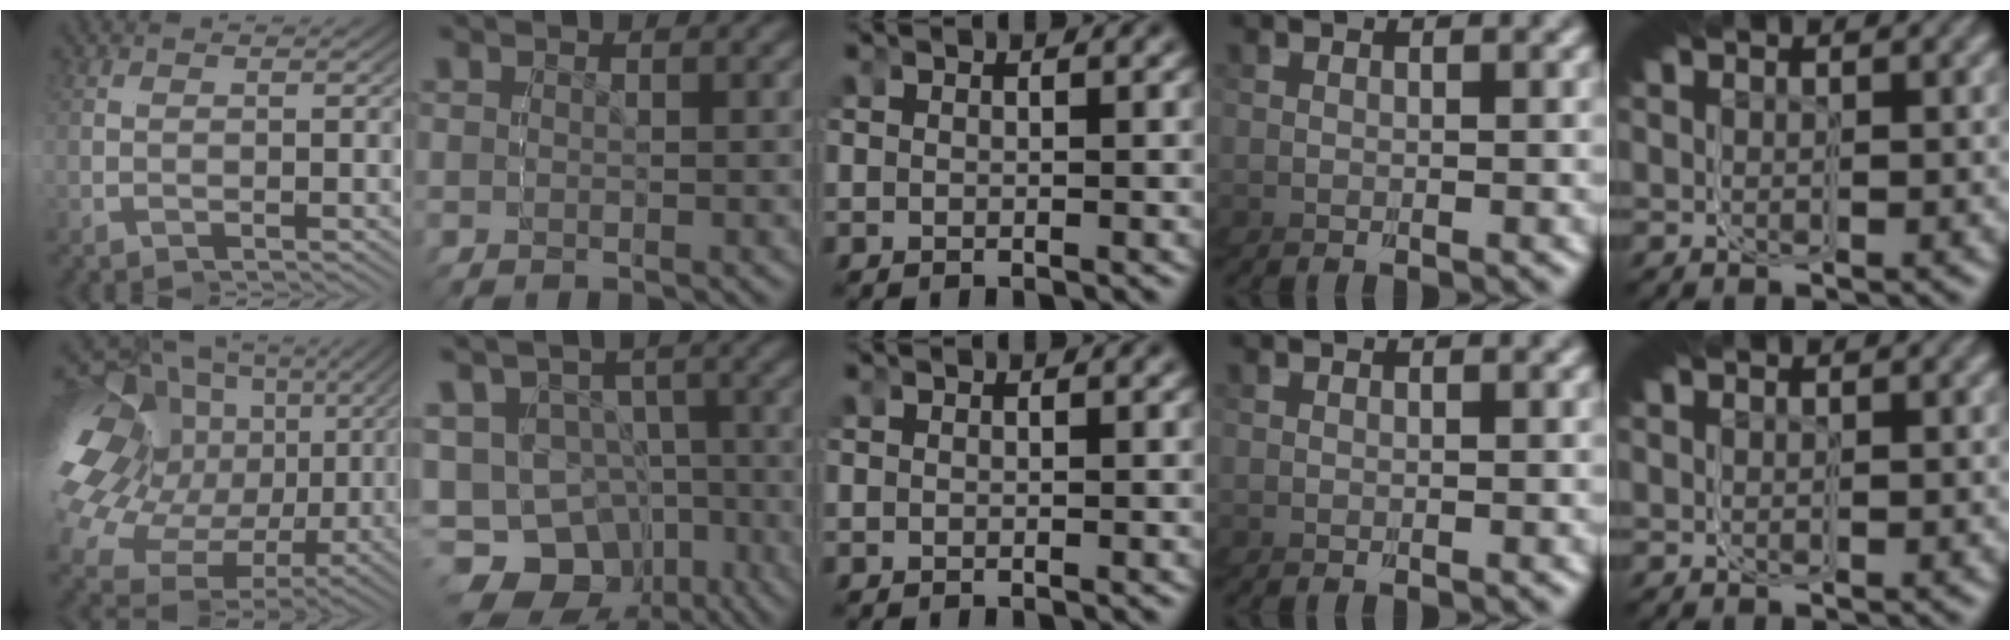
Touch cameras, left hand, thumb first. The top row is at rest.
{"thumb": {"total": 16.3, "force": [2.1, 10.7, 12.1], "torque": [-0.234, 0.010, 0.029]}, "index": {"total": 13.3, "force": [-4.4, 11.9, 4.2], "torque": [-0.109, -0.075, -0.055]}}